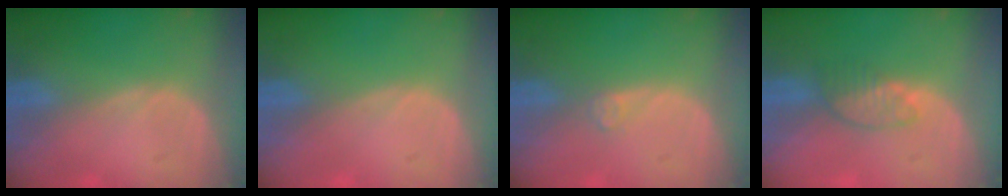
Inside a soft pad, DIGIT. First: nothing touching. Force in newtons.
{"total": 0.0}
{"total": 1.2, "press": 1.2, "slide": 0.3}
{"total": 3.4, "press": 3.4, "slide": 0.5}